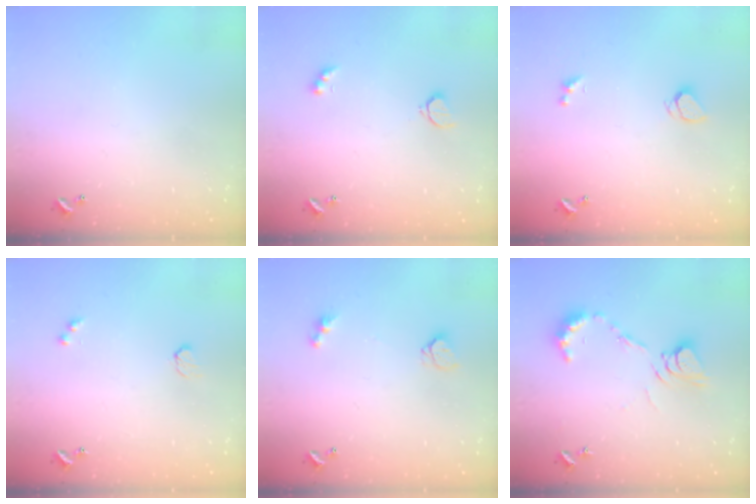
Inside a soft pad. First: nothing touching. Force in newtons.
{"total": 2.6, "press": 2.5, "slide": 0.5}
{"total": 1.9, "press": 1.8, "slide": 0.4}
{"total": 2.9, "press": 2.9, "slide": 0.5}
{"total": 3.8, "press": 3.7, "slide": 0.2}
{"total": 9.3, "press": 9.3, "slide": 0.3}